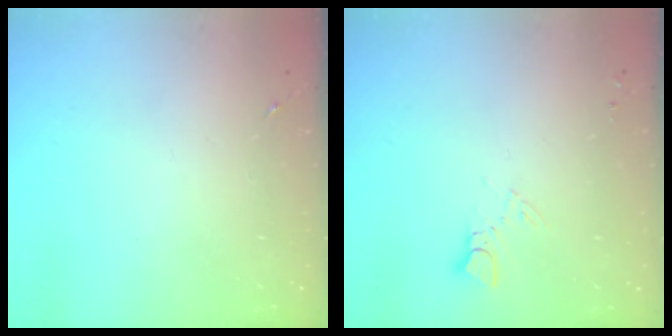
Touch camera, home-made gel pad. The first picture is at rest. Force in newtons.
{"total": 4.1, "press": 4.1, "slide": 0.4}